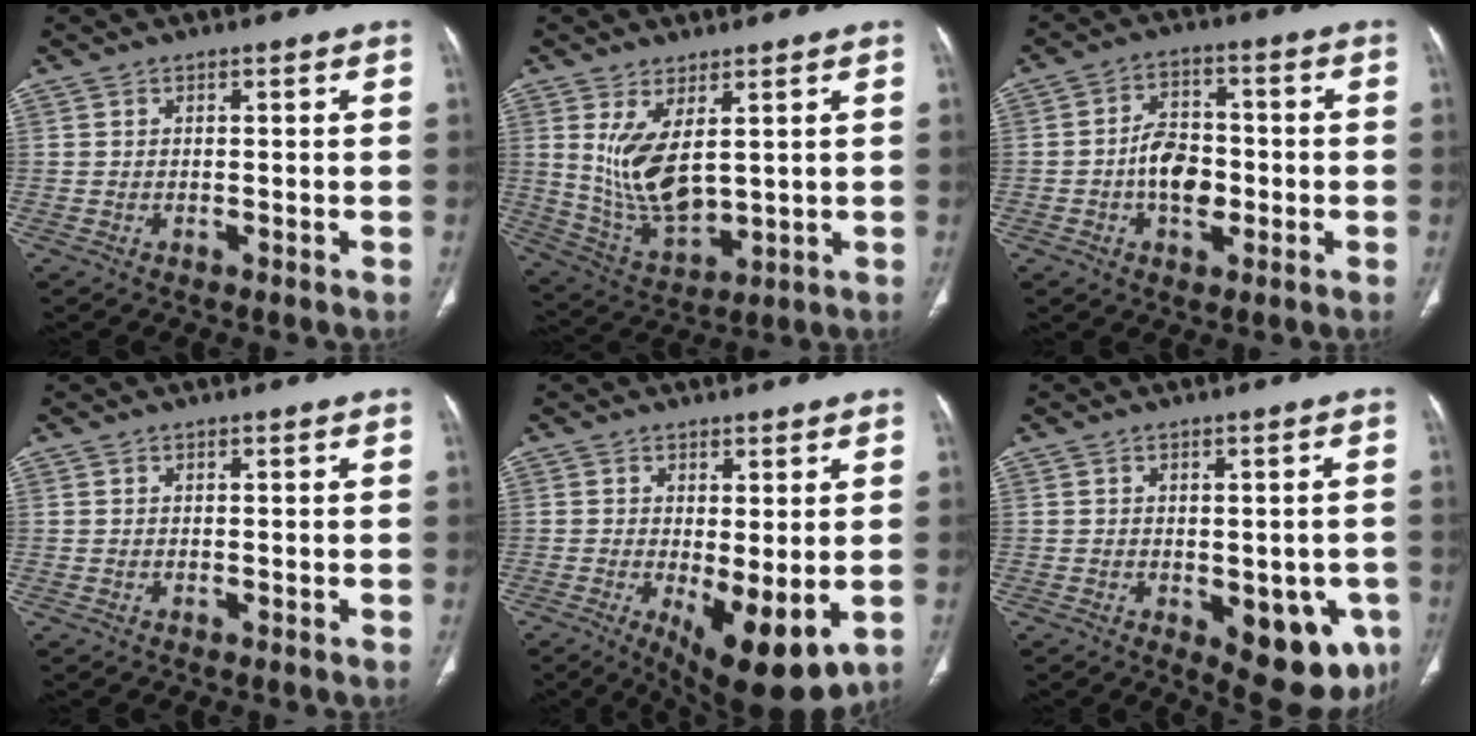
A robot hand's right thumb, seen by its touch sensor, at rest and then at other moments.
{"total": 11.2, "force": [2.9, 5.3, 9.4], "torque": [-0.174, -0.026, 0.077]}
{"total": 8.6, "force": [-1.7, 5.8, 6.2], "torque": [-0.080, 0.019, -0.035]}
{"total": 0.0}
{"total": 11.3, "force": [-2.7, 4.2, 10.1], "torque": [-0.148, -0.022, -0.024]}
{"total": 12.8, "force": [-4.2, 6.3, 10.3], "torque": [-0.098, -0.002, -0.036]}